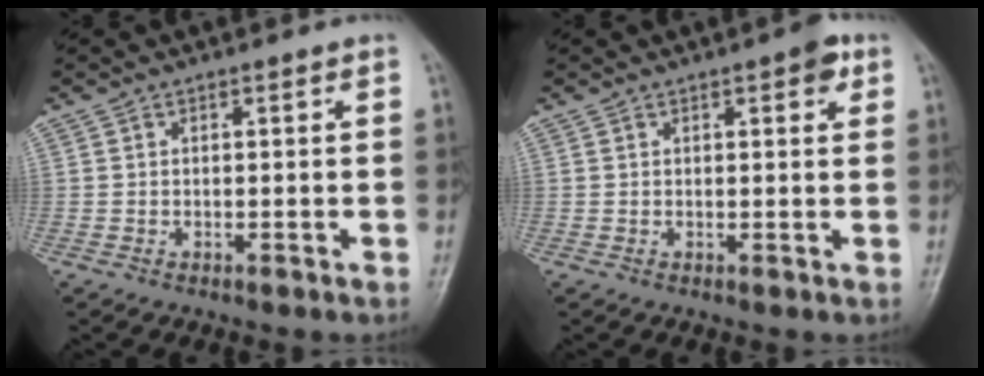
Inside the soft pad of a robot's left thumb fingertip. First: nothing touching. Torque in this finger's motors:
{"motor_torque": [0.46, 0.41, 0.17, -0.40, 0.00]}